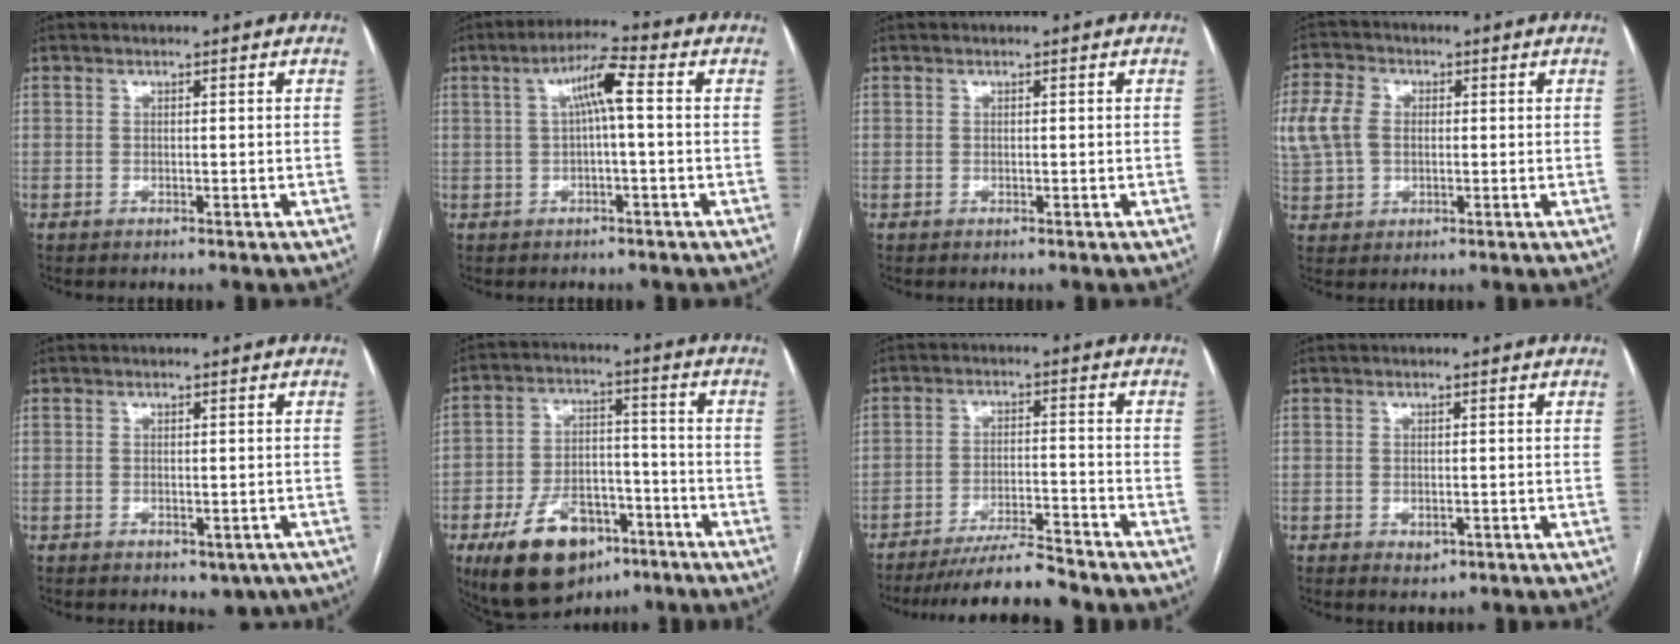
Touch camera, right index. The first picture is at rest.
{"total": 5.7, "force": [0.9, 0.5, 5.6], "torque": [-0.101, 0.021, 0.013]}
{"total": 0.0}
{"total": 7.8, "force": [0.9, 5.9, 5.1], "torque": [-0.137, 0.021, 0.018]}
{"total": 3.4, "force": [-2.0, 2.2, 1.7], "torque": [-0.004, 0.001, -0.019]}
{"total": 14.8, "force": [-8.5, 8.3, 8.8], "torque": [-0.148, 0.013, -0.135]}
{"total": 8.9, "force": [-8.3, 0.2, 3.1], "torque": [-0.041, -0.007, -0.142]}
{"total": 1.8, "force": [-0.8, 1.2, 1.0], "torque": [-0.010, 0.001, -0.004]}